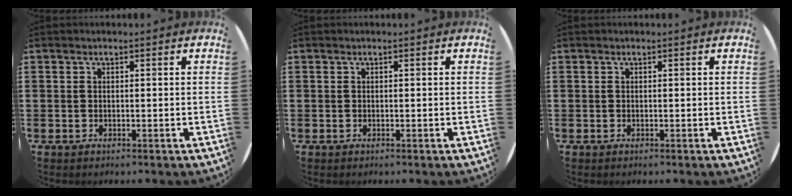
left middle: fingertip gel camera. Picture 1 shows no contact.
{"total": 0.0}
{"total": 0.0}